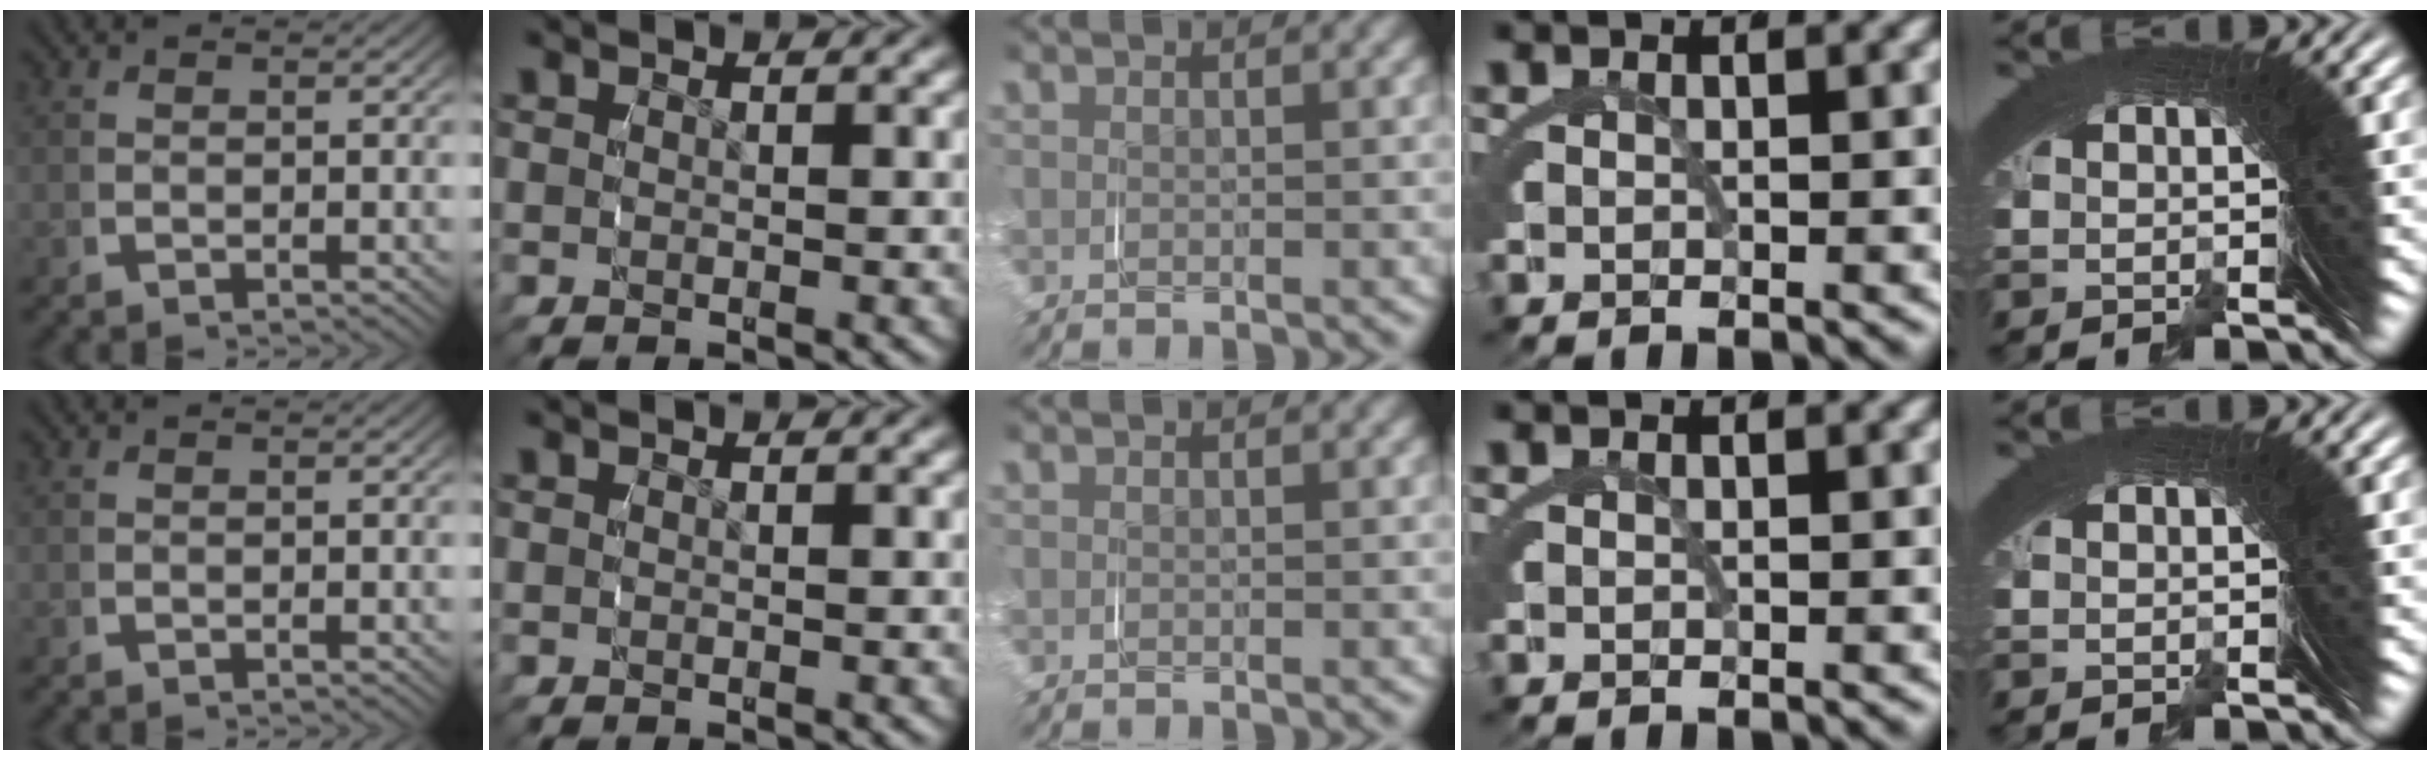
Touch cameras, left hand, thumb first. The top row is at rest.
{}